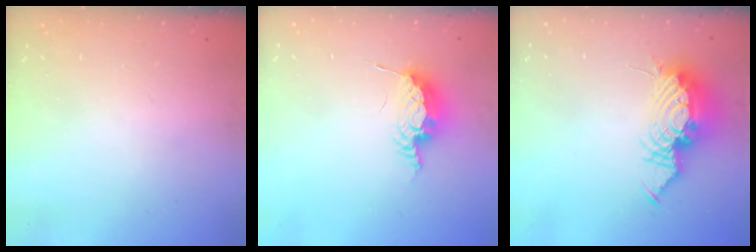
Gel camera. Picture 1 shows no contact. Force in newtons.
{"total": 8.5, "press": 8.4, "slide": 1.1}
{"total": 14.0, "press": 13.6, "slide": 3.6}